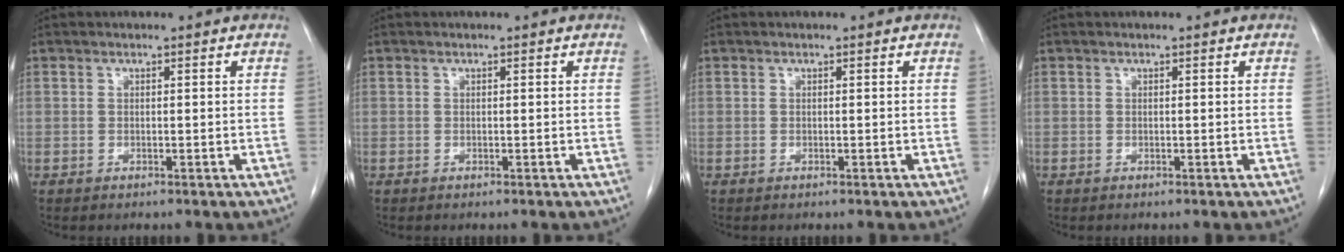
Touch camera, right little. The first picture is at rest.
{"total": 0.0}
{"total": 0.0}
{"total": 0.0}